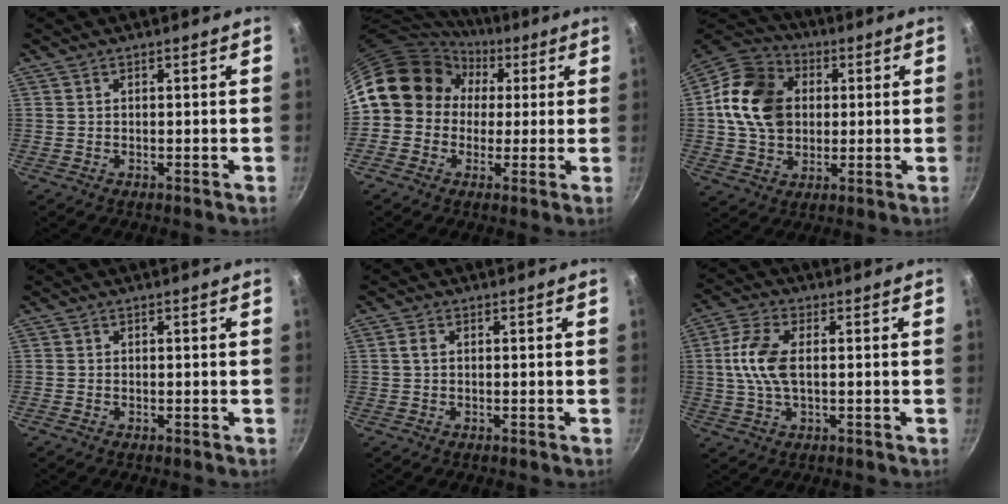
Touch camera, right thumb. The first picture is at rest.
{"total": 13.7, "force": [2.9, 12.1, 5.8], "torque": [-0.069, 0.029, 0.035]}
{"total": 16.6, "force": [2.4, 13.0, 9.9], "torque": [-0.154, 0.014, 0.030]}
{"total": 0.0}
{"total": 1.3, "force": [0.2, 0.8, 1.0], "torque": [-0.020, 0.004, 0.002]}
{"total": 8.6, "force": [0.6, 4.4, 7.3], "torque": [-0.152, 0.014, 0.006]}